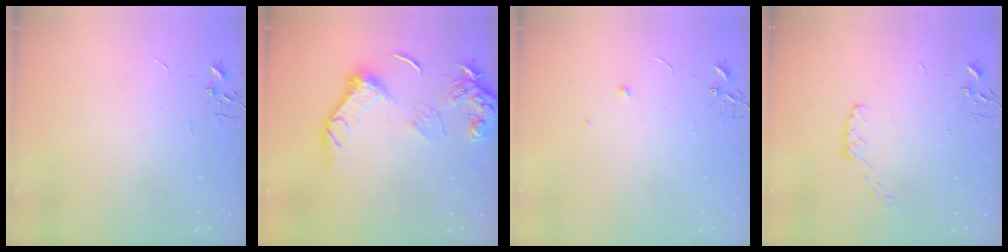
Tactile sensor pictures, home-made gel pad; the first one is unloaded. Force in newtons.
{"total": 13.0, "press": 12.9, "slide": 1.4}
{"total": 3.8, "press": 3.7, "slide": 0.6}
{"total": 4.9, "press": 4.9, "slide": 0.7}